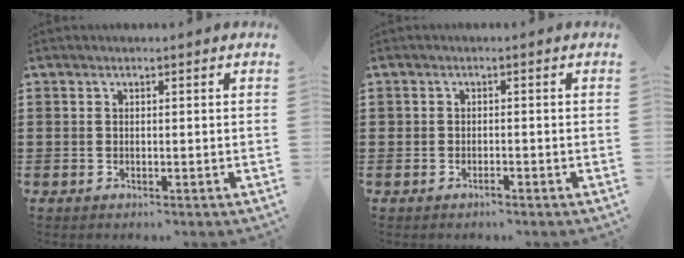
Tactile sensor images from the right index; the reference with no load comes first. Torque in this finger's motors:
{"motor_torque": [-0.54, 0.31, 0.06, 0.03]}